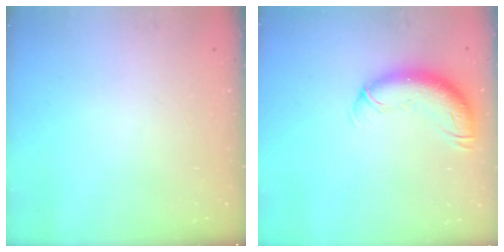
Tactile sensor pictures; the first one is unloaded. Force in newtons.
{"total": 12.2, "press": 11.8, "slide": 3.0}